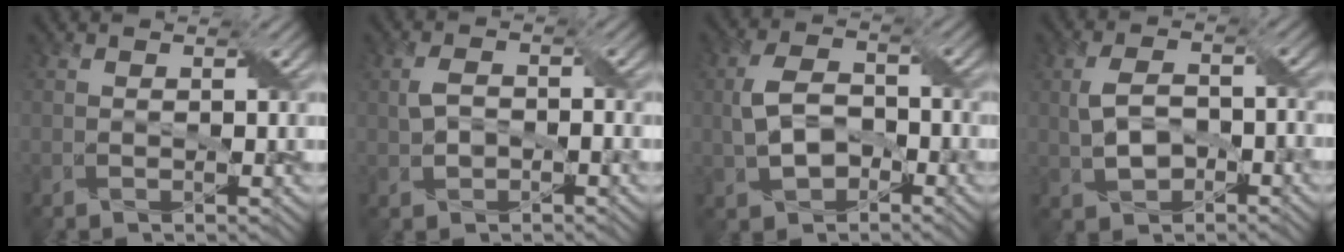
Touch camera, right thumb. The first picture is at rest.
{"total": 2.7, "force": [-0.3, 1.9, 1.9], "torque": [-0.042, 0.004, -0.004]}
{"total": 5.6, "force": [-1.4, 3.8, 3.9], "torque": [-0.089, 0.005, -0.027]}
{"total": 5.1, "force": [-0.9, 3.2, 3.9], "torque": [-0.081, 0.003, -0.015]}